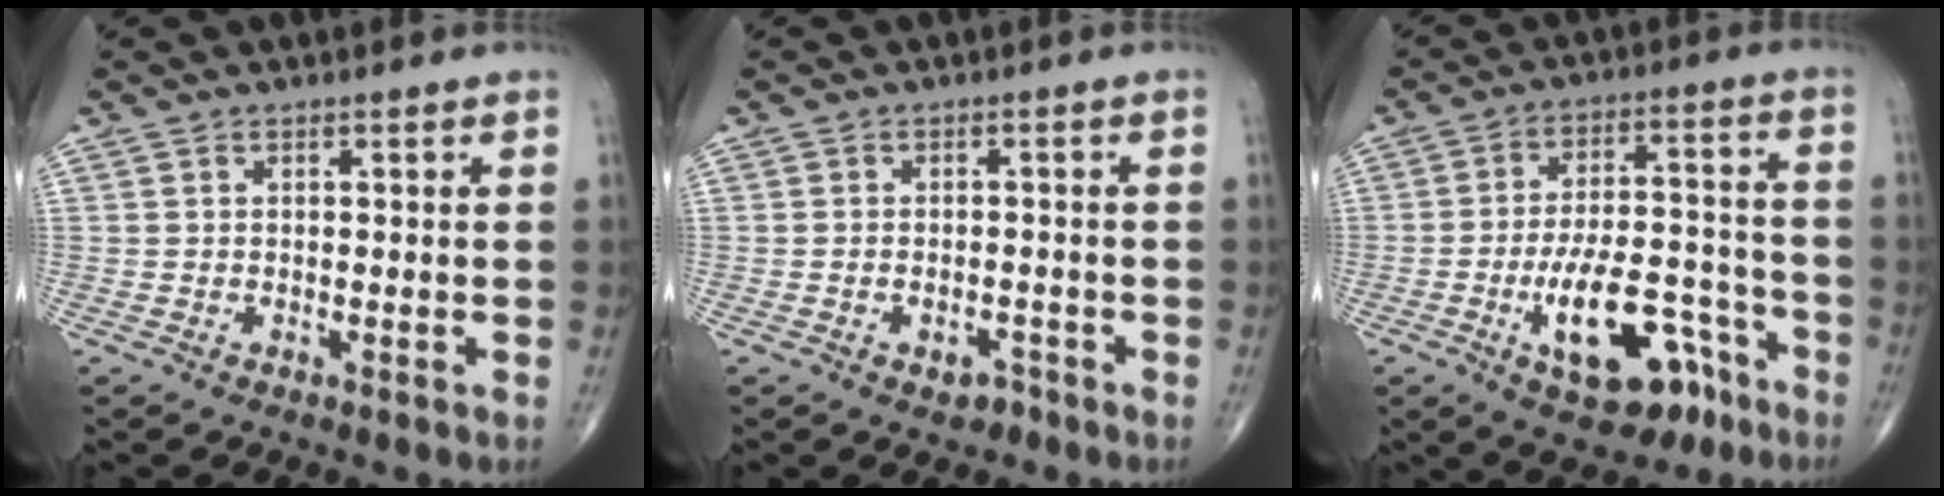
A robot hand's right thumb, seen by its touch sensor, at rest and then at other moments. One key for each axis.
{"total": 2.5, "fx": -1.5, "fy": 1.5, "fz": 1.3, "tx": -0.017, "ty": 0.014, "tz": -0.017}
{"total": 15.7, "fx": -7.6, "fy": 7.3, "fz": 11.7, "tx": -0.164, "ty": 0.053, "tz": -0.109}